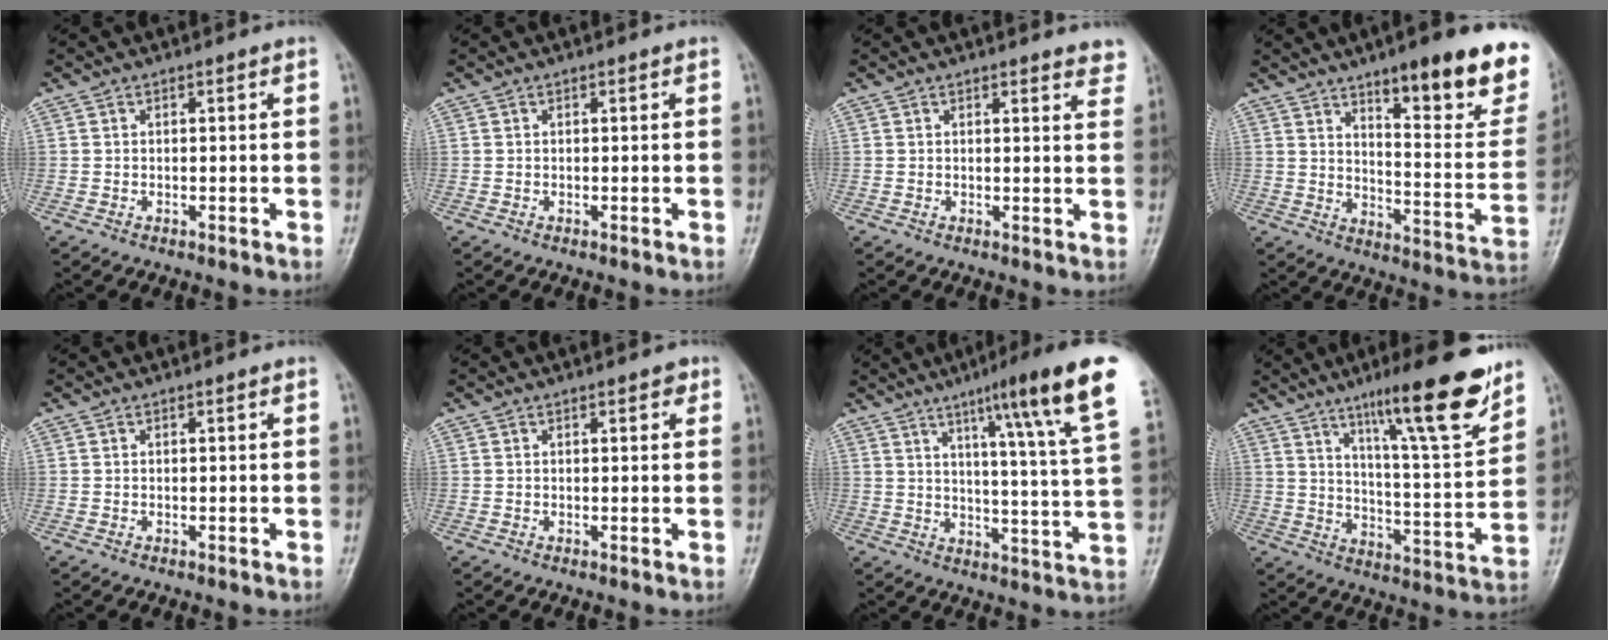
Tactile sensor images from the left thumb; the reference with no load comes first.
{"total": 0.0}
{"total": 4.0, "force": [3.6, 1.1, 1.4], "torque": [0.005, -0.017, 0.029]}
{"total": 21.0, "force": [12.8, 5.4, 15.7], "torque": [-0.166, -0.070, 0.183]}
{"total": 0.0}
{"total": 1.6, "force": [0.8, 0.8, 1.1], "torque": [-0.007, -0.001, 0.008]}
{"total": 18.8, "force": [10.5, 1.1, 15.6], "torque": [-0.205, -0.043, 0.138]}
{"total": 18.6, "force": [12.4, 2.8, 13.7], "torque": [-0.180, -0.072, 0.193]}